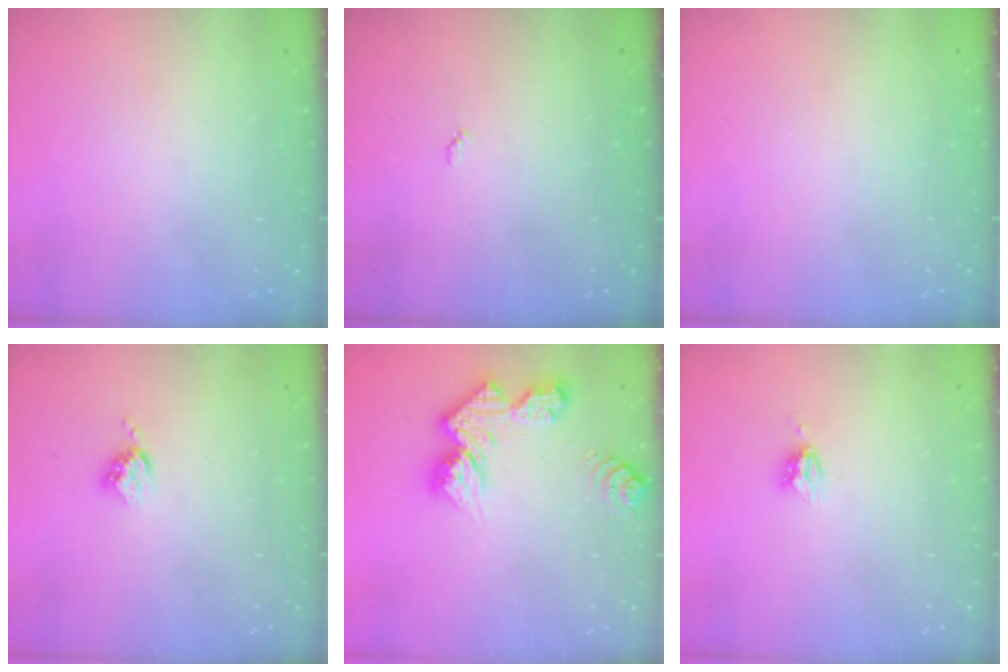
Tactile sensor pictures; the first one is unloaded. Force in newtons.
{"total": 3.1, "press": 3.1, "slide": 0.4}
{"total": 0.0}
{"total": 3.6, "press": 3.6, "slide": 0.4}
{"total": 12.0, "press": 12.0, "slide": 1.0}
{"total": 4.7, "press": 4.6, "slide": 0.4}